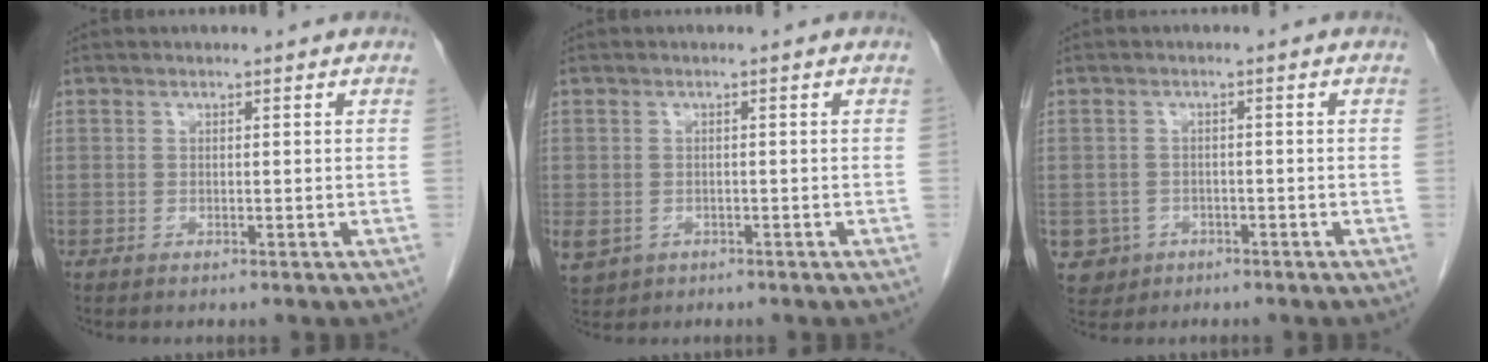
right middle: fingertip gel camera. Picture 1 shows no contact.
{"total": 6.0, "force": [-2.6, 5.0, 2.1], "torque": [-0.061, -0.005, -0.034]}
{"total": 4.0, "force": [-1.8, 3.5, 0.2], "torque": [-0.004, 0.009, -0.026]}